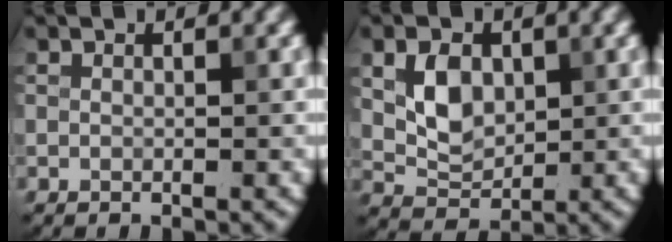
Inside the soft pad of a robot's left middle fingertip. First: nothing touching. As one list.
[{"total": 3.9, "force": [0.8, 2.7, 2.7], "torque": [-0.052, -0.001, 0.015]}]